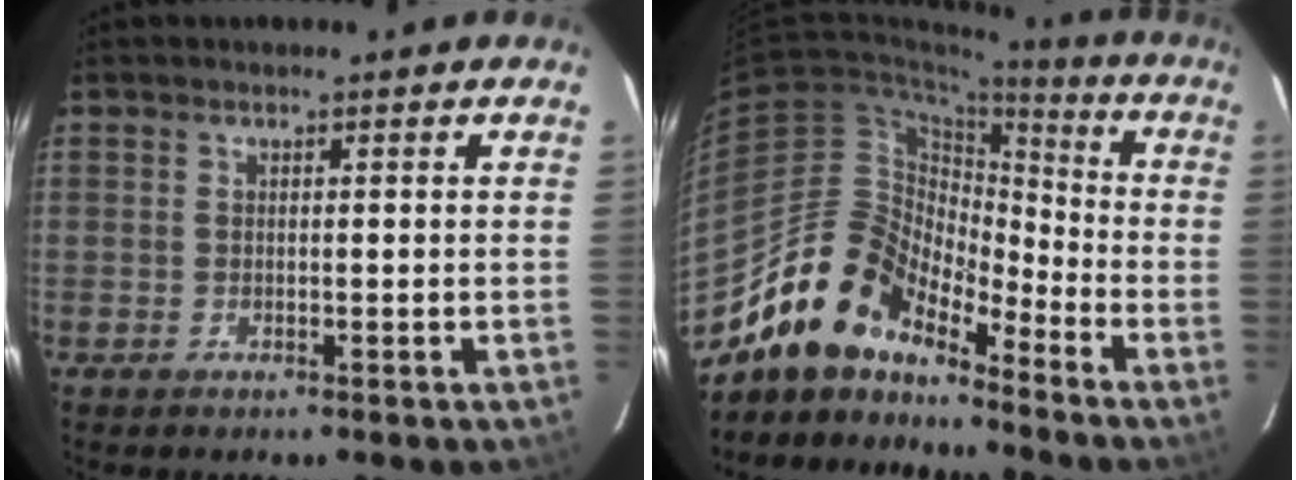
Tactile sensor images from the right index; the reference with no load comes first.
{"total": 14.5, "force": [-12.3, 6.1, 4.7], "torque": [-0.091, 0.024, -0.231]}